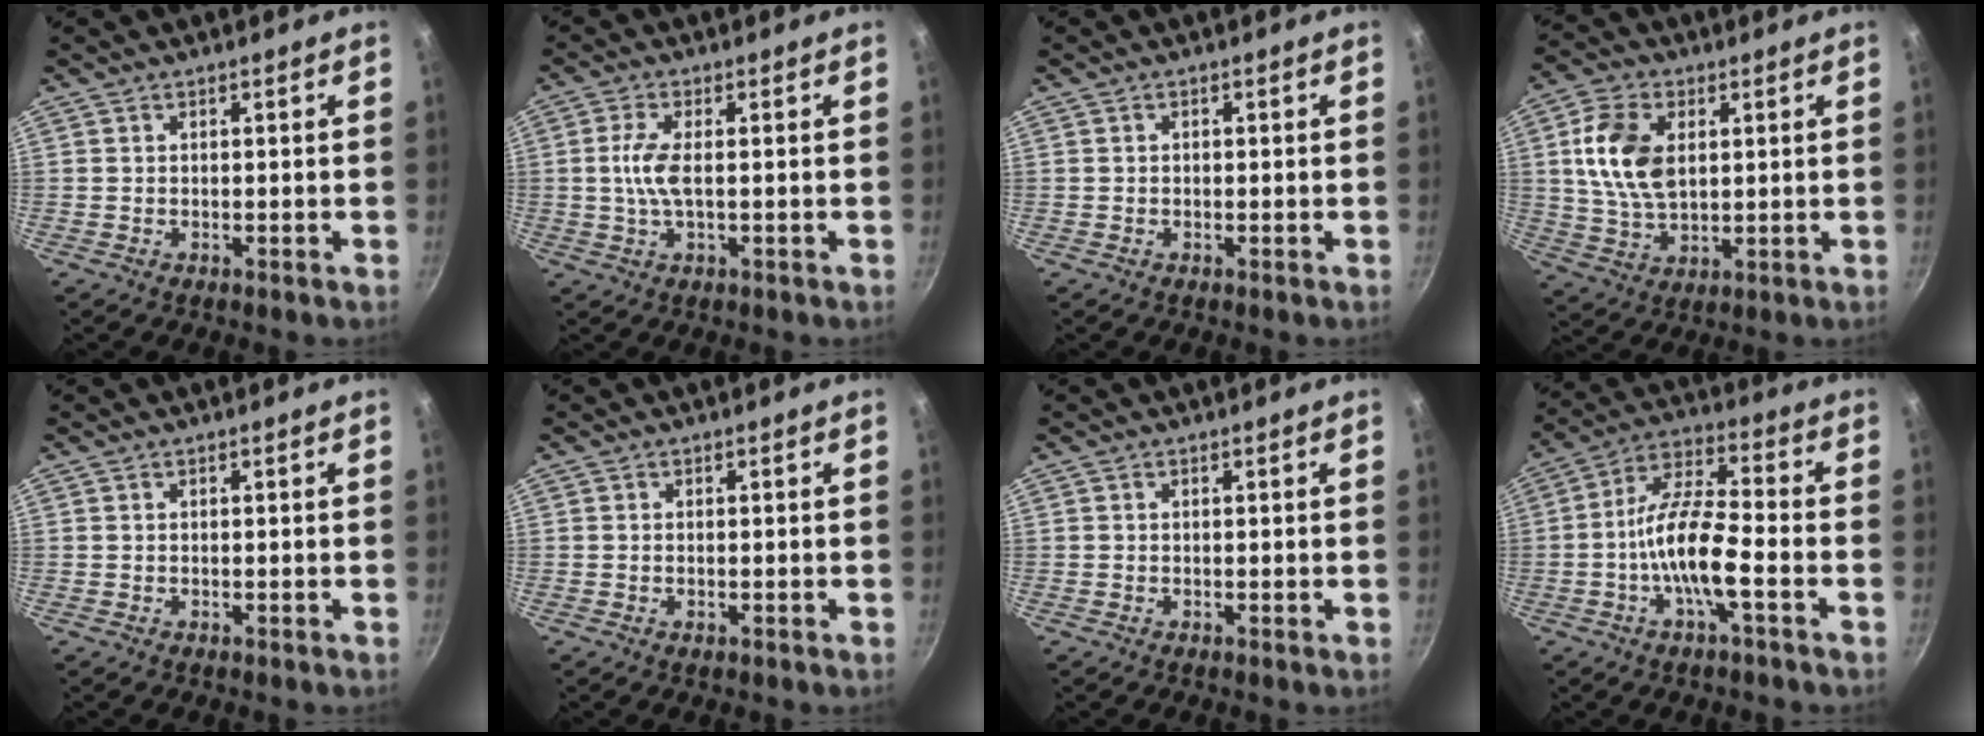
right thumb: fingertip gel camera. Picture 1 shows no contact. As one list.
[{"total": 5.1, "force": [0.0, 1.8, 4.8], "torque": [-0.113, 0.003, -0.003]}, {"total": 0.0}, {"total": 12.0, "force": [2.5, 7.6, 9.0], "torque": [-0.159, -0.003, 0.048]}, {"total": 0.0}, {"total": 0.6, "force": [-0.2, 0.3, 0.6], "torque": [-0.010, 0.001, -0.003]}, {"total": 0.0}, {"total": 12.1, "force": [-3.6, 3.4, 11.1], "torque": [-0.206, 0.041, -0.079]}]